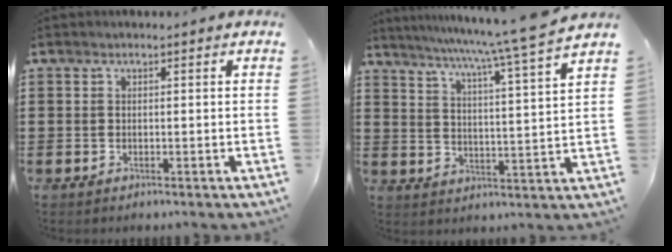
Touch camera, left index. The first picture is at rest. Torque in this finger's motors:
{"motor_torque": [1.31, -0.83, 0.08, -0.05]}